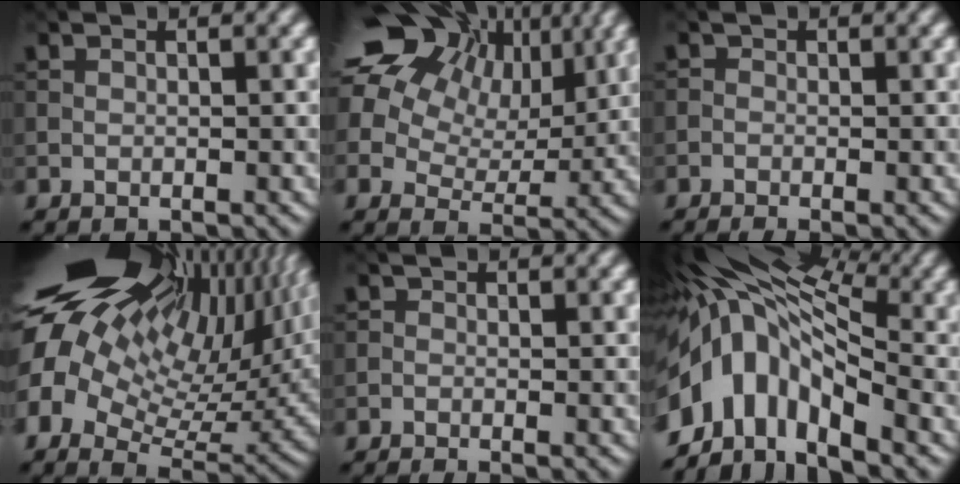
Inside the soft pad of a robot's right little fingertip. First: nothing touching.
{"total": 19.5, "force": [8.8, 13.9, 10.5], "torque": [-0.228, 0.046, 0.133]}
{"total": 1.1, "force": [-0.8, 0.4, 0.7], "torque": [-0.014, -0.004, -0.019]}
{"total": 21.7, "force": [7.6, 11.7, 16.5], "torque": [-0.310, 0.042, 0.140]}
{"total": 0.8, "force": [-0.7, 0.2, 0.4], "torque": [-0.008, -0.003, -0.019]}
{"total": 11.5, "force": [-2.3, 6.3, 9.3], "torque": [-0.168, 0.006, -0.053]}